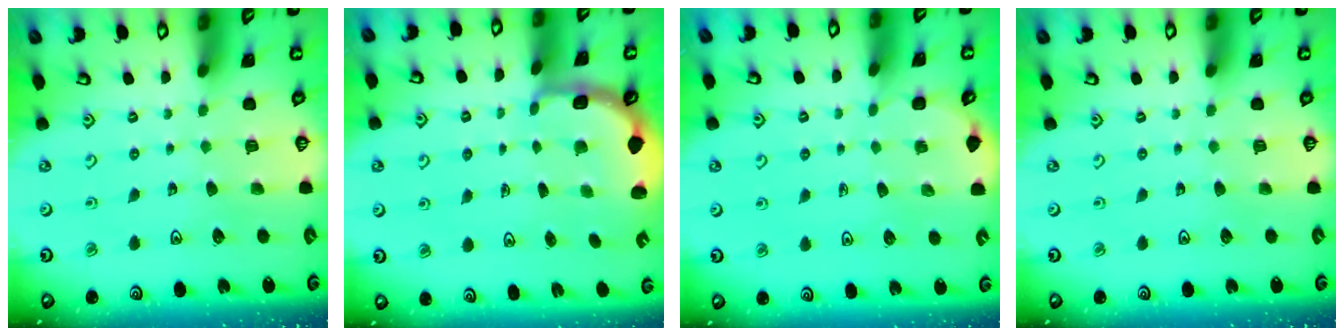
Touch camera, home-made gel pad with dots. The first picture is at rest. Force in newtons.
{"total": 3.0, "press": 2.0, "slide": 2.3}
{"total": 3.0, "press": 3.0, "slide": 0.3}
{"total": 0.0}